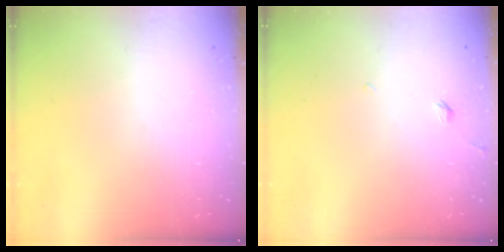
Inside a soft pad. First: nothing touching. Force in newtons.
{"total": 2.0, "press": 1.9, "slide": 0.5}